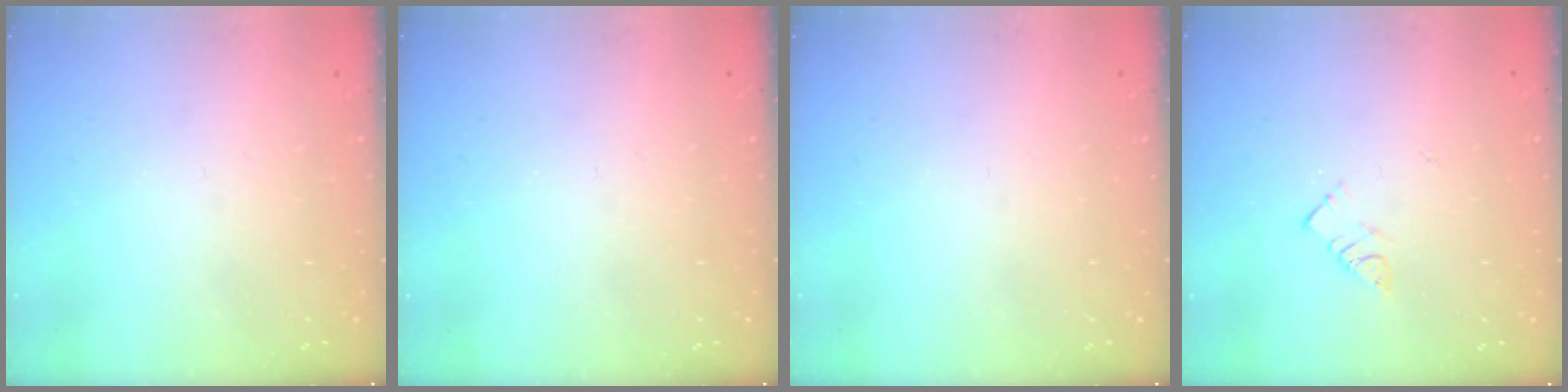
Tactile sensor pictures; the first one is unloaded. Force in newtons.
{"total": 0.0}
{"total": 0.0}
{"total": 4.4, "press": 4.4, "slide": 0.1}